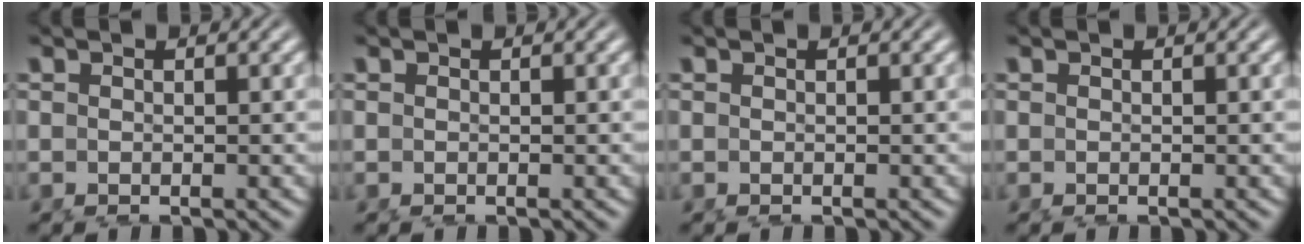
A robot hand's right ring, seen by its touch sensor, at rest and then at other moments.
{"total": 0.0}
{"total": 0.0}
{"total": 0.0}